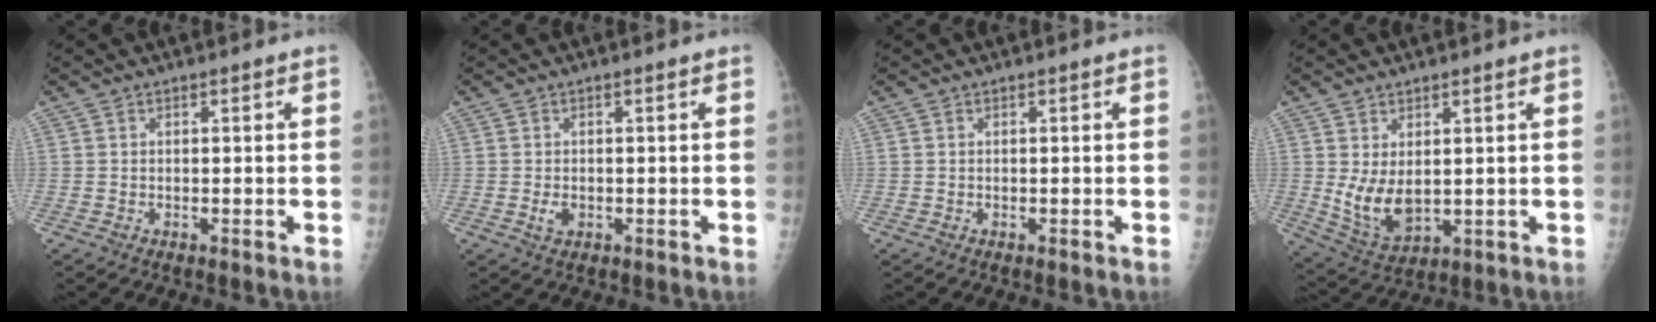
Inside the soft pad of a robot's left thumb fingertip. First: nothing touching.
{"total": 1.9, "force": [-0.4, 1.3, 1.3], "torque": [-0.023, -0.001, -0.005]}
{"total": 0.0}
{"total": 7.8, "force": [1.1, 4.4, 6.3], "torque": [-0.104, -0.023, 0.041]}